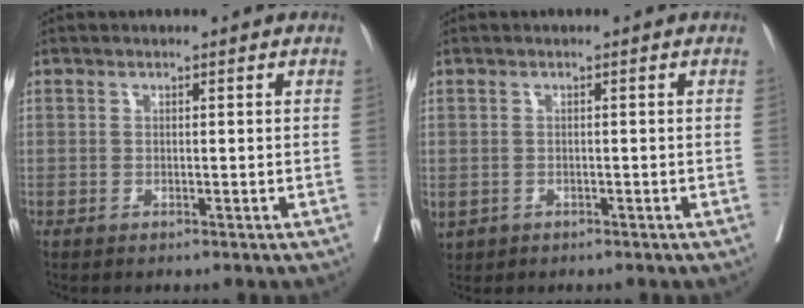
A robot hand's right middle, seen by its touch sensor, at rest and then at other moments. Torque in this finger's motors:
{"motor_torque": [0.47, -0.24, 0.91, 0.21]}